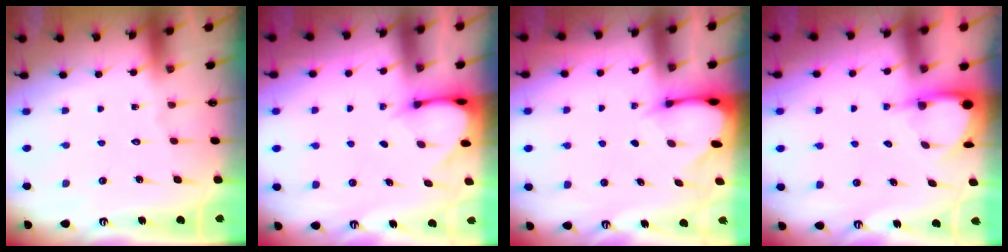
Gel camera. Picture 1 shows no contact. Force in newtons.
{"total": 2.8, "press": 2.8, "slide": 0.3}
{"total": 2.7, "press": 2.6, "slide": 0.4}
{"total": 3.4, "press": 3.4, "slide": 0.3}